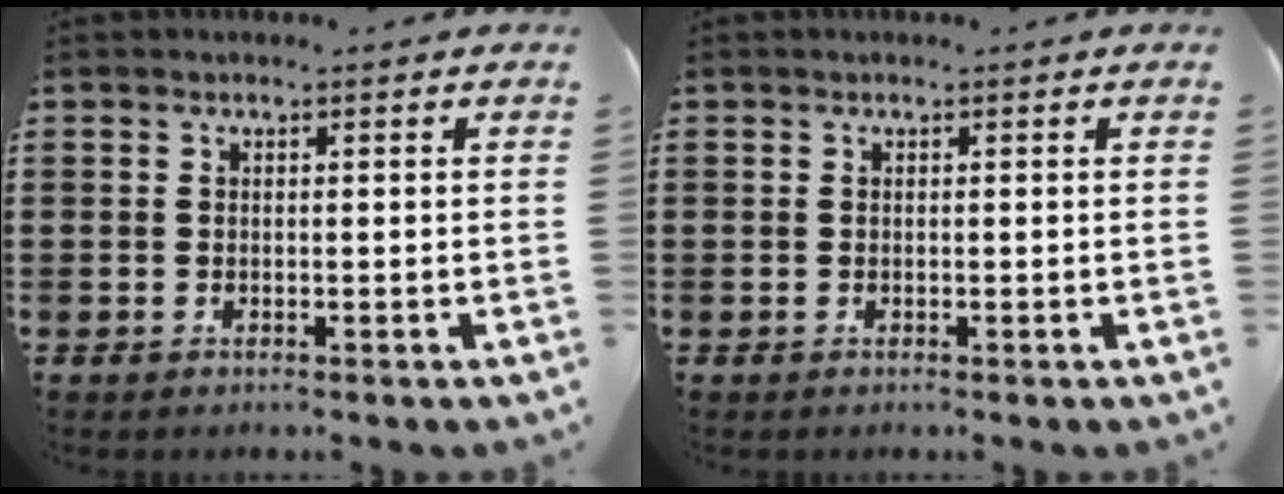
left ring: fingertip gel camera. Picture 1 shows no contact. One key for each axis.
{"total": 0.0}